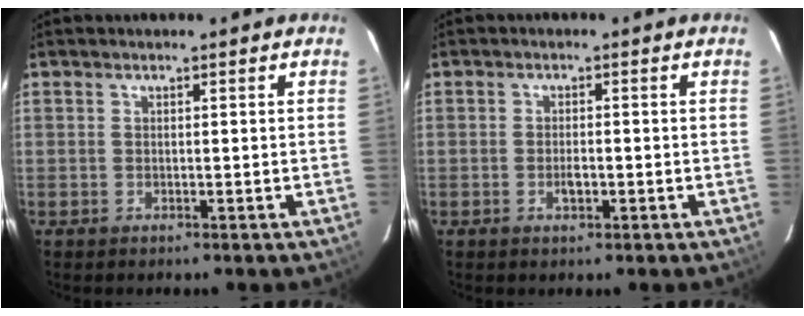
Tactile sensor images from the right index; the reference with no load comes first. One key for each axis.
{"total": 2.2, "fx": -0.8, "fy": 1.0, "fz": 1.8, "tx": -0.035, "ty": 0.000, "tz": -0.014}